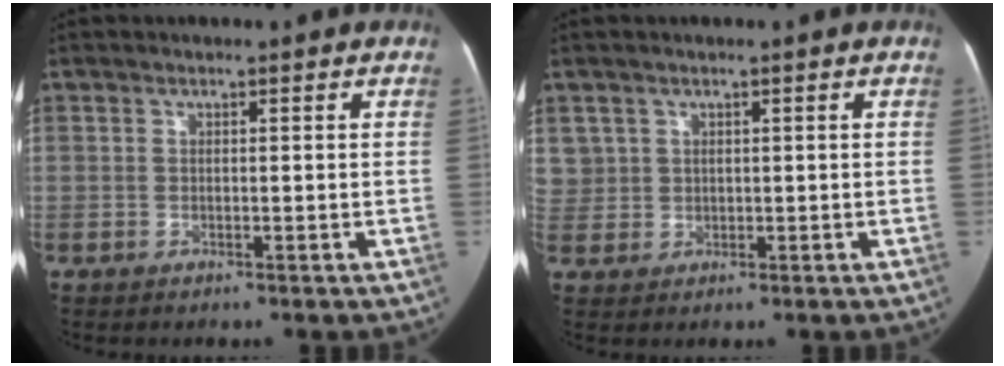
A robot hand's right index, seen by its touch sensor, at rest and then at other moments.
{"total": 4.0, "force": [1.7, 3.7, 0.1], "torque": [0.008, 0.012, 0.037]}